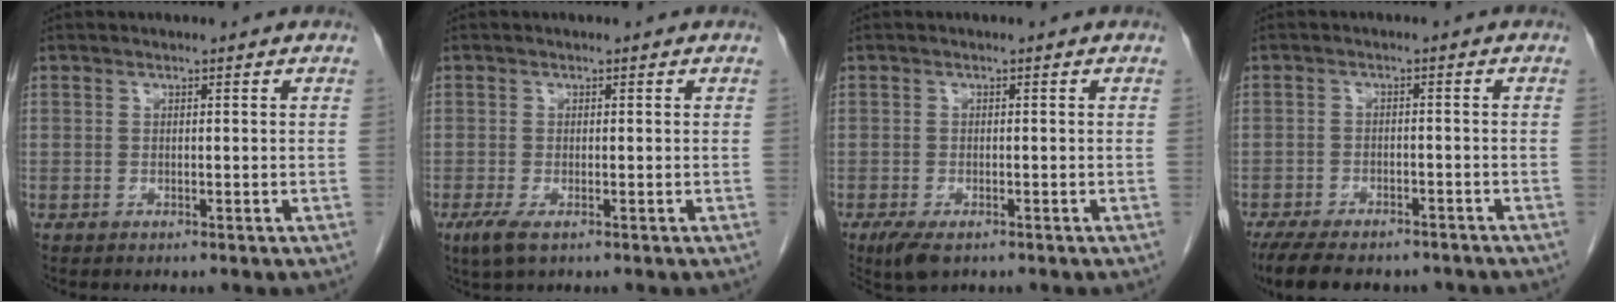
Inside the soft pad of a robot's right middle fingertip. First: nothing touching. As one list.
[{"total": 2.6, "force": [-1.4, 0.7, 2.2], "torque": [-0.048, -0.008, -0.024]}, {"total": 3.7, "force": [-2.3, 1.4, 2.5], "torque": [-0.055, -0.009, -0.037]}, {"total": 12.8, "force": [-10.4, 4.6, 5.9], "torque": [-0.113, -0.007, -0.148]}]